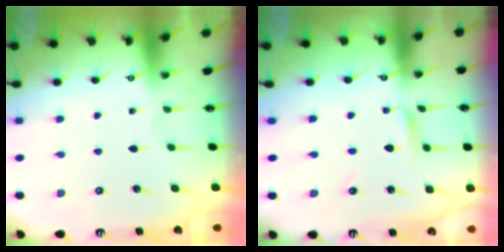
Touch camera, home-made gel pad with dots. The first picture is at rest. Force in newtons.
{"total": 2.7, "press": 2.7, "slide": 0.2}